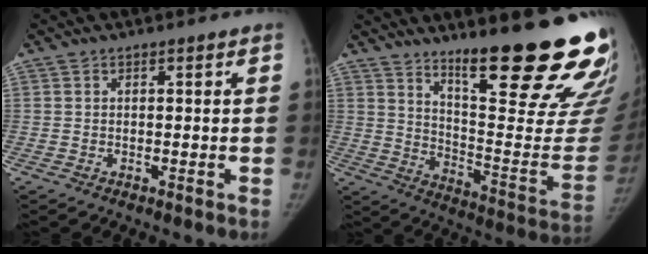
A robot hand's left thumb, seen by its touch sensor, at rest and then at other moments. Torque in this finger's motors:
{"motor_torque": [2.67, 1.76, 1.26, -1.51, 0.14]}